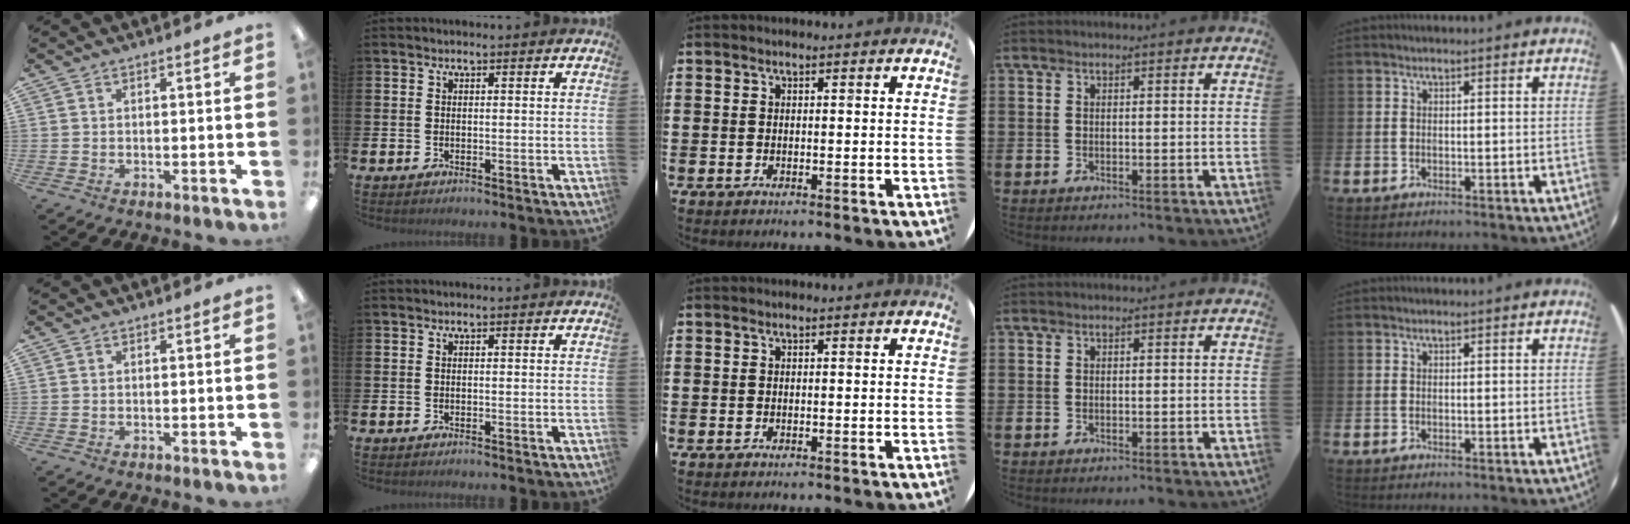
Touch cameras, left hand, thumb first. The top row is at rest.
{}